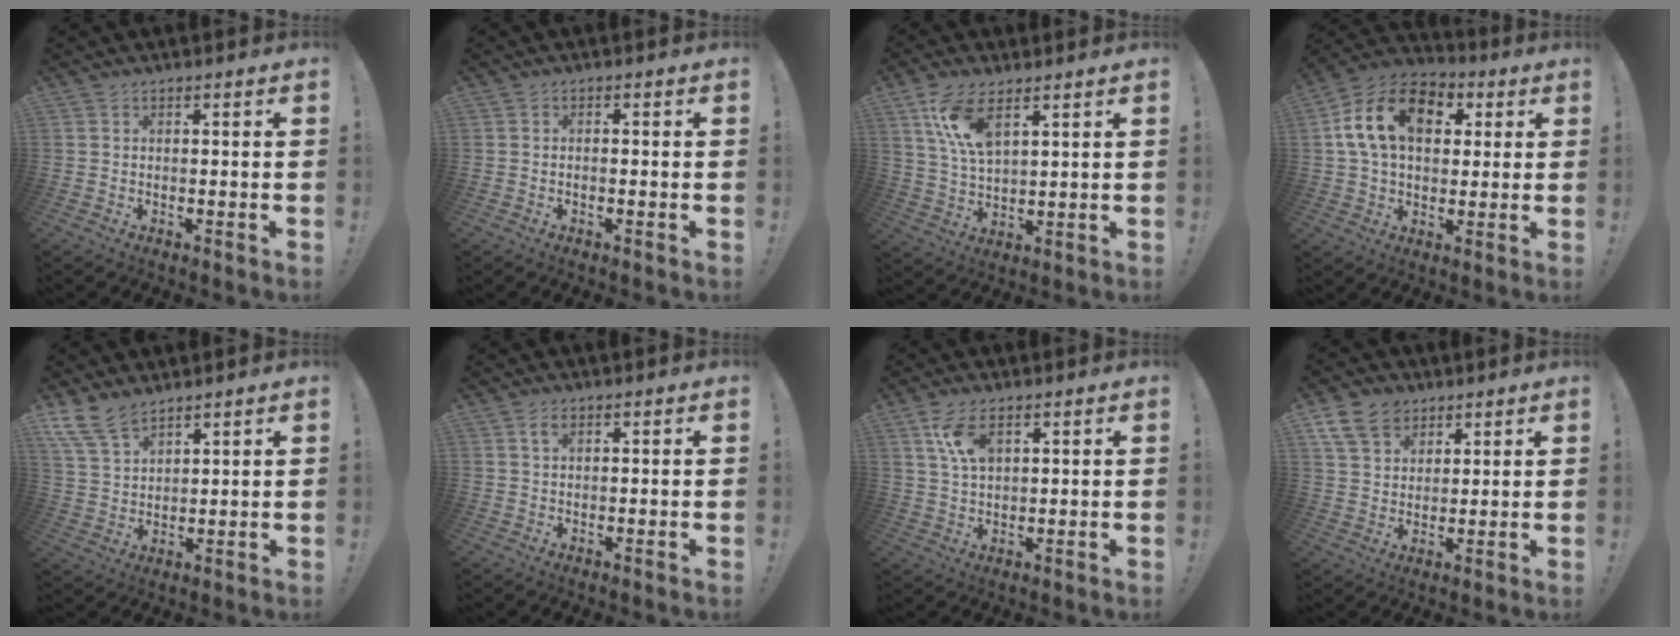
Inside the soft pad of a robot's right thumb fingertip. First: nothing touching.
{"total": 0.8, "force": [-0.5, 0.2, 0.6], "torque": [-0.013, 0.002, -0.008]}
{"total": 10.7, "force": [5.9, 4.7, 7.5], "torque": [-0.155, -0.017, 0.111]}
{"total": 17.6, "force": [5.0, 11.9, 12.0], "torque": [-0.217, 0.004, 0.092]}
{"total": 9.4, "force": [7.3, 4.3, 4.0], "torque": [-0.090, -0.034, 0.147]}
{"total": 2.4, "force": [1.1, 1.2, 1.7], "torque": [-0.029, 0.000, 0.018]}
{"total": 7.9, "force": [3.6, 4.1, 5.8], "torque": [-0.108, -0.004, 0.070]}
{"total": 10.7, "force": [6.3, 7.6, 4.2], "torque": [-0.082, -0.022, 0.126]}